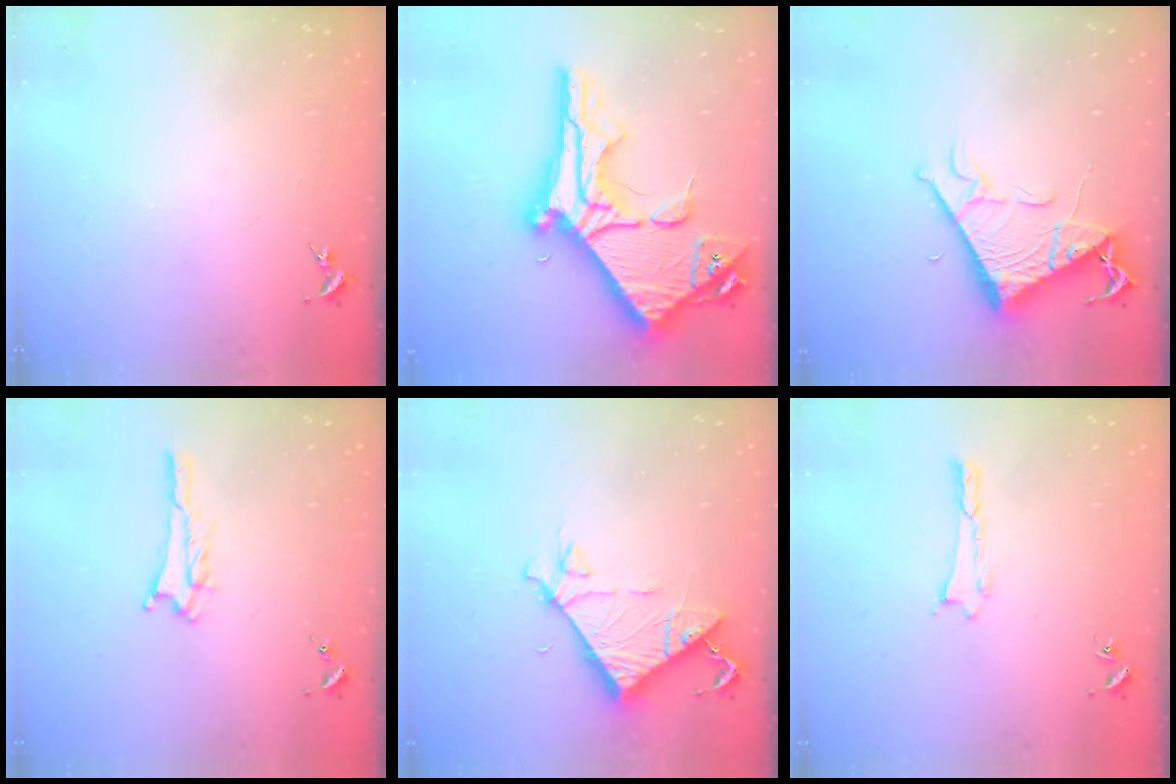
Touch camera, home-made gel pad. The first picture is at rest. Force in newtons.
{"total": 15.4, "press": 15.3, "slide": 1.5}
{"total": 7.9, "press": 7.9, "slide": 0.9}
{"total": 2.8, "press": 2.8, "slide": 0.3}
{"total": 7.5, "press": 7.5, "slide": 0.5}
{"total": 0.0}